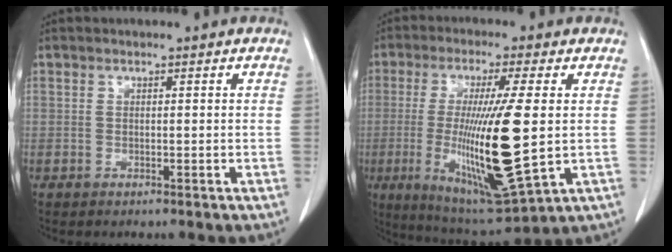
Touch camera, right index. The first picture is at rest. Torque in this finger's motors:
{"motor_torque": [2.14, 0.00, 1.05, 0.21]}